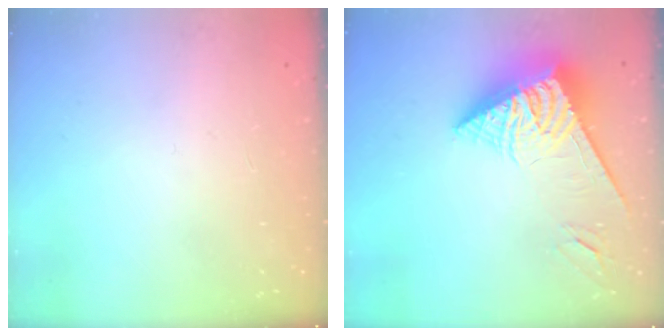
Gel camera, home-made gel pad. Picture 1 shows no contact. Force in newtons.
{"total": 8.6, "press": 8.5, "slide": 0.9}